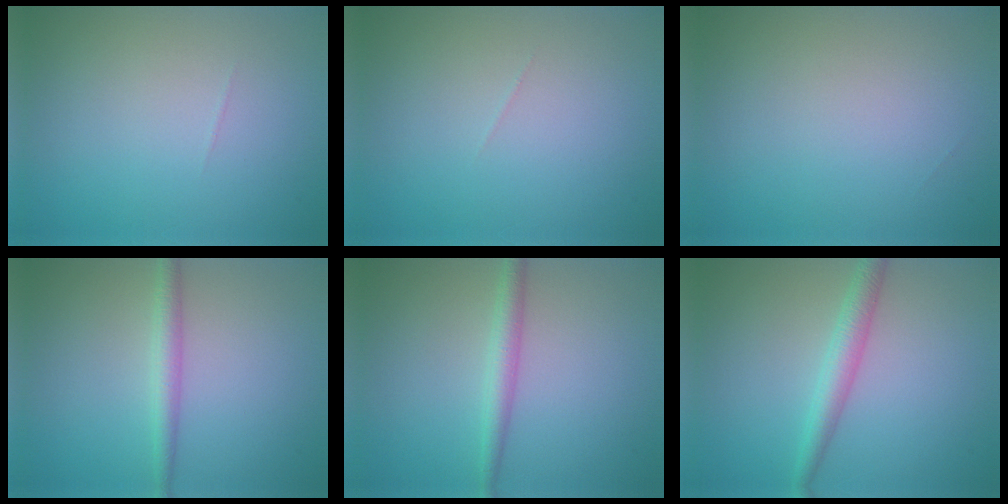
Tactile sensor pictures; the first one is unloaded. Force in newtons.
{"total": 0.0}
{"total": 0.0}
{"total": 2.1, "press": 2.1, "slide": 0.0}
{"total": 2.2, "press": 2.2, "slide": 0.1}
{"total": 2.6, "press": 2.6, "slide": 0.0}